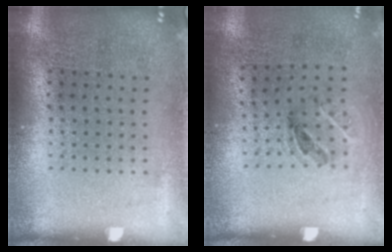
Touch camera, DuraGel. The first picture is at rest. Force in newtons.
{"total": 1.2, "press": 0.7, "slide": 1.0}